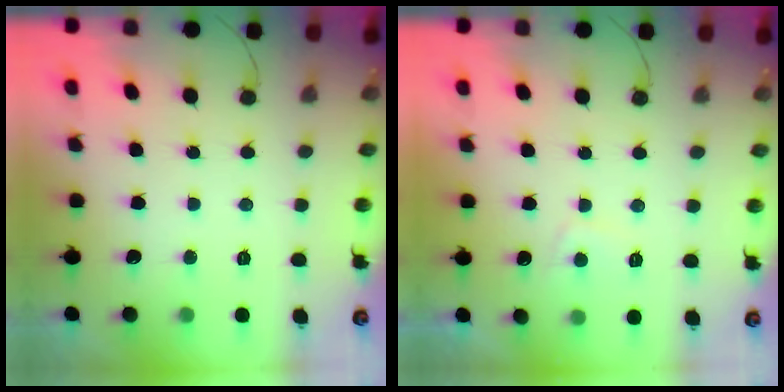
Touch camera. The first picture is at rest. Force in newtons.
{"total": 2.9, "press": 2.8, "slide": 0.6}